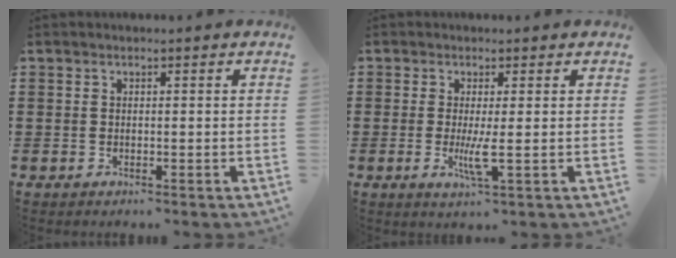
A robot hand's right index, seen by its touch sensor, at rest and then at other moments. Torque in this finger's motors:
{"motor_torque": [0.15, 0.16, 0.30, 0.05]}